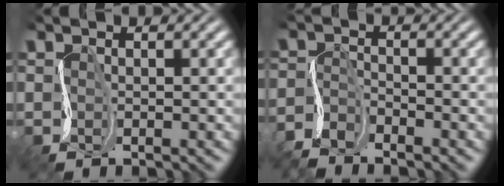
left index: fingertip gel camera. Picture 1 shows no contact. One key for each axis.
{"total": 3.5, "fx": -3.3, "fy": 0.8, "fz": 0.7, "tx": -0.018, "ty": 0.000, "tz": -0.076}